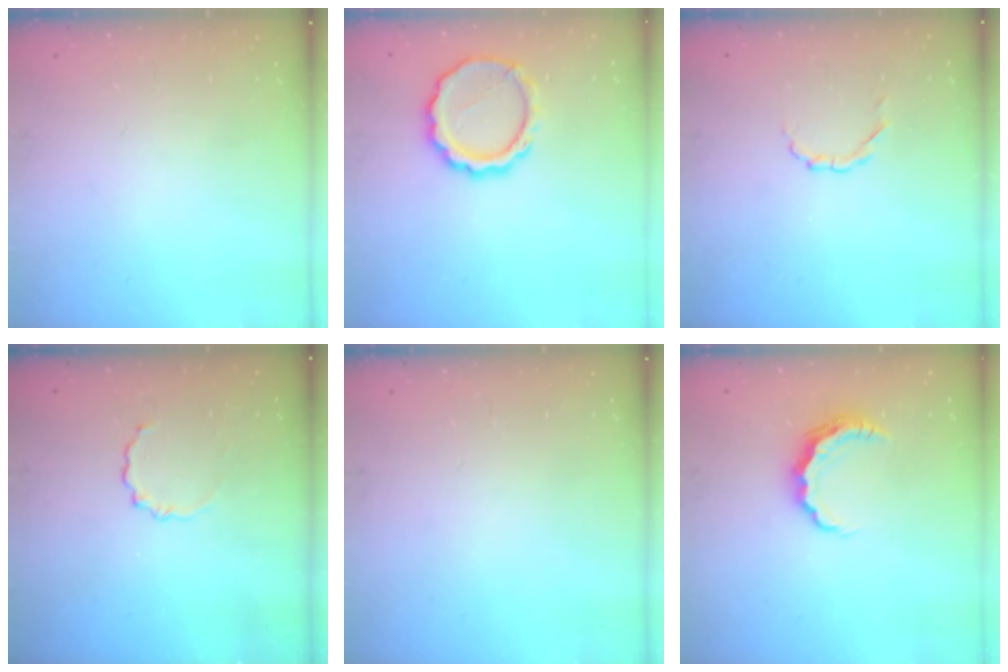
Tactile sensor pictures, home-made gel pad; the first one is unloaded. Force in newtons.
{"total": 11.3, "press": 11.0, "slide": 2.2}
{"total": 2.9, "press": 2.7, "slide": 1.1}
{"total": 3.1, "press": 2.9, "slide": 1.1}
{"total": 0.0}
{"total": 7.2, "press": 7.2, "slide": 0.2}